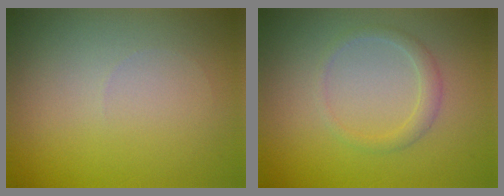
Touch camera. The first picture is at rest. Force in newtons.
{"total": 1.5, "press": 1.5, "slide": 0.2}